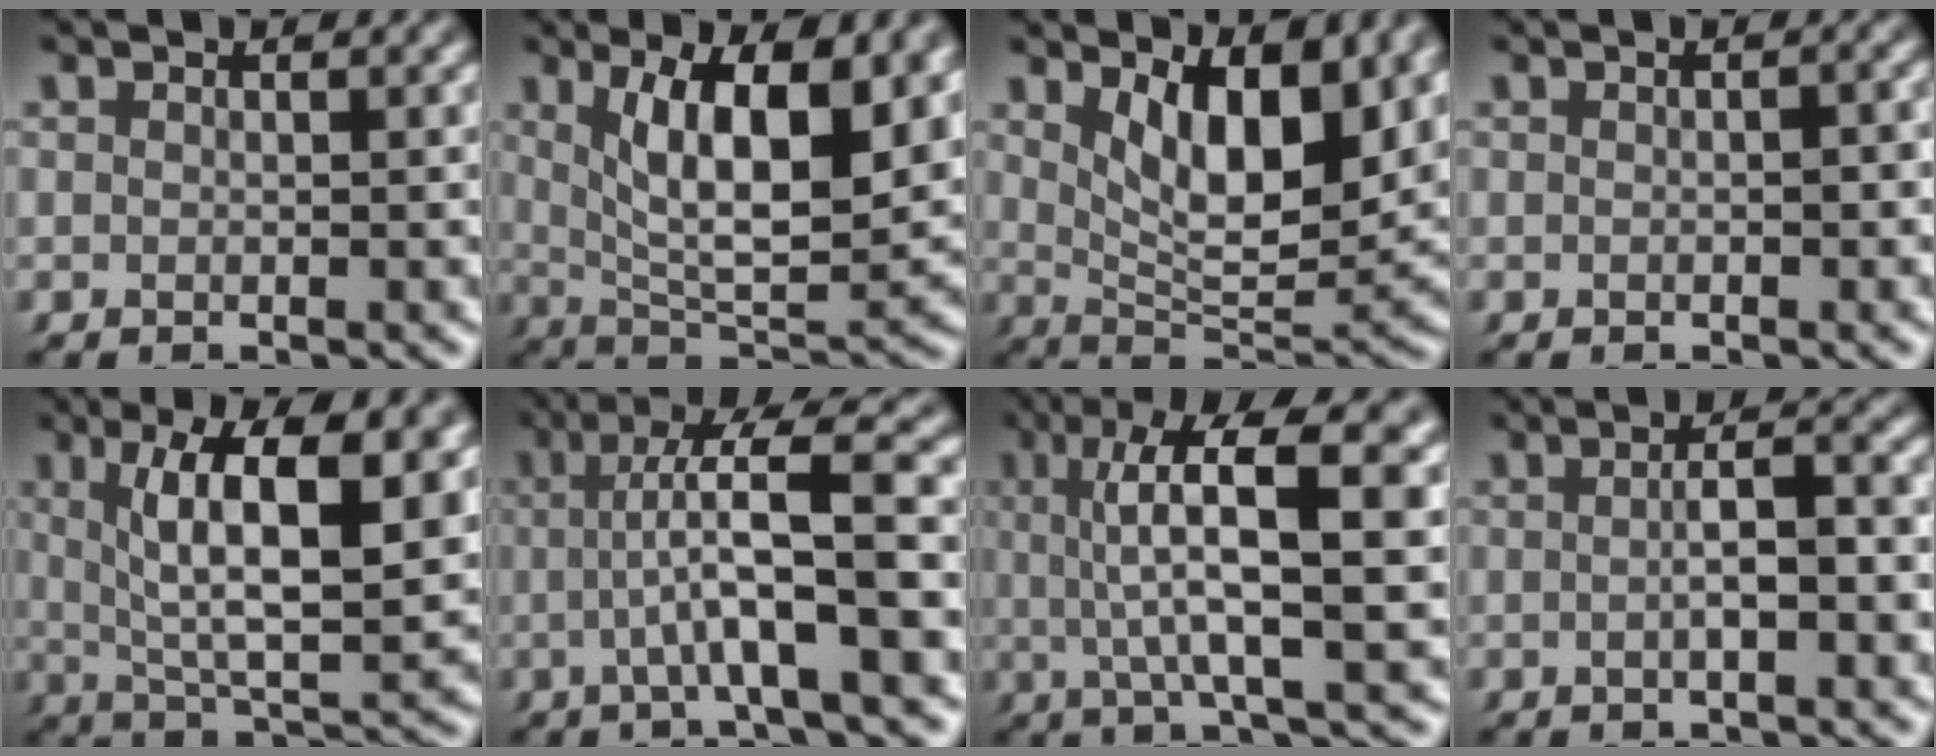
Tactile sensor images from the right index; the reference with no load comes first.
{"total": 10.0, "force": [2.9, 5.0, 8.2], "torque": [-0.143, -0.013, 0.050]}
{"total": 9.0, "force": [3.7, 3.8, 7.3], "torque": [-0.112, -0.006, 0.057]}
{"total": 0.9, "force": [-0.1, 0.5, 0.8], "torque": [-0.013, 0.002, -0.004]}
{"total": 8.9, "force": [2.6, 3.3, 7.8], "torque": [-0.131, -0.001, 0.046]}
{"total": 7.6, "force": [1.2, 1.5, 7.4], "torque": [-0.107, 0.025, 0.008]}
{"total": 8.0, "force": [2.1, 1.5, 7.6], "torque": [-0.130, 0.008, 0.028]}
{"total": 3.0, "force": [-0.7, 0.5, 2.9], "torque": [-0.048, 0.004, -0.014]}